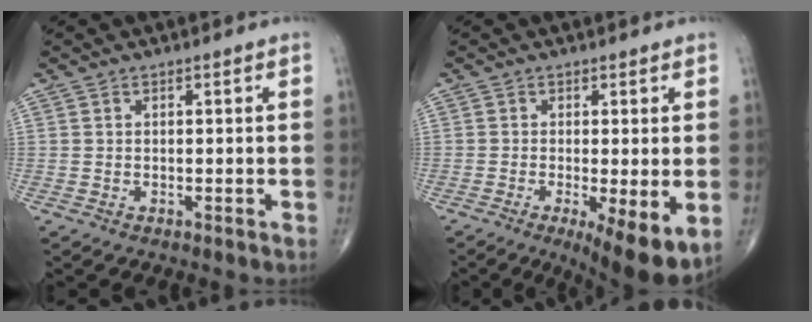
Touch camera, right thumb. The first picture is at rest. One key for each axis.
{"total": 9.8, "fx": -2.7, "fy": 2.6, "fz": 9.0, "tx": -0.136, "ty": -0.024, "tz": -0.039}